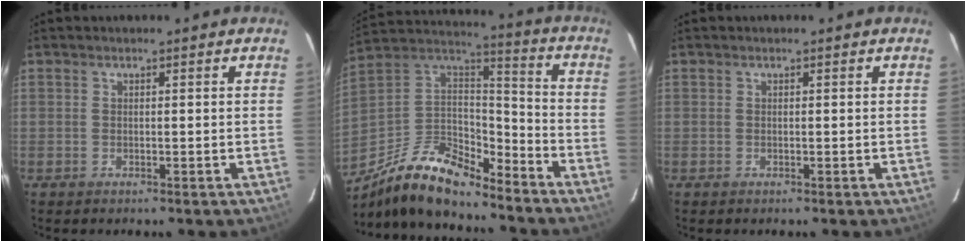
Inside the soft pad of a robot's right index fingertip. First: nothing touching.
{"total": 18.9, "force": [-14.6, 6.4, 10.2], "torque": [-0.212, 0.002, -0.267]}
{"total": 0.0}